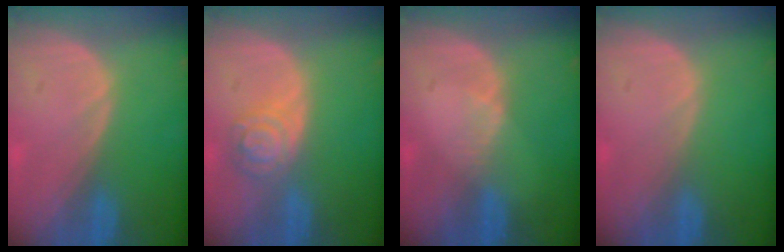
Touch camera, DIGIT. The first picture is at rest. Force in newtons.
{"total": 5.2, "press": 4.6, "slide": 2.4}
{"total": 1.1, "press": 1.1, "slide": 0.2}
{"total": 0.0}